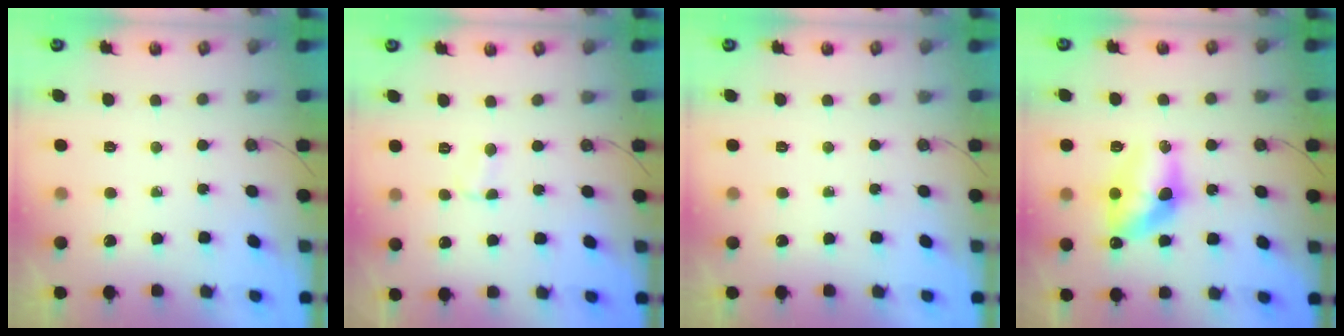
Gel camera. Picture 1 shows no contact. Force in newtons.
{"total": 2.1, "press": 2.1, "slide": 0.2}
{"total": 0.0}
{"total": 12.1, "press": 12.1, "slide": 0.5}